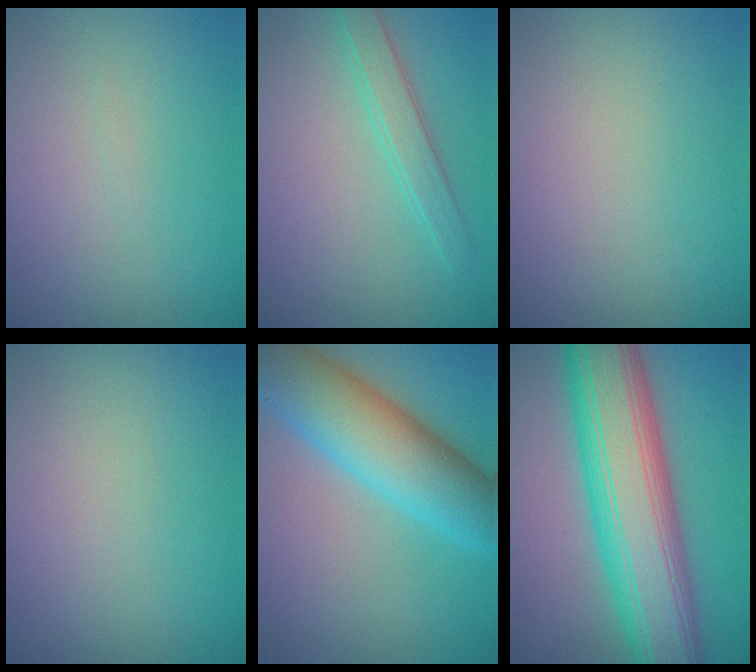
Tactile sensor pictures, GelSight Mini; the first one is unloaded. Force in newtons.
{"total": 2.4, "press": 2.4, "slide": 0.1}
{"total": 0.0}
{"total": 0.0}
{"total": 9.7, "press": 9.7, "slide": 0.3}
{"total": 12.9, "press": 12.9, "slide": 0.1}